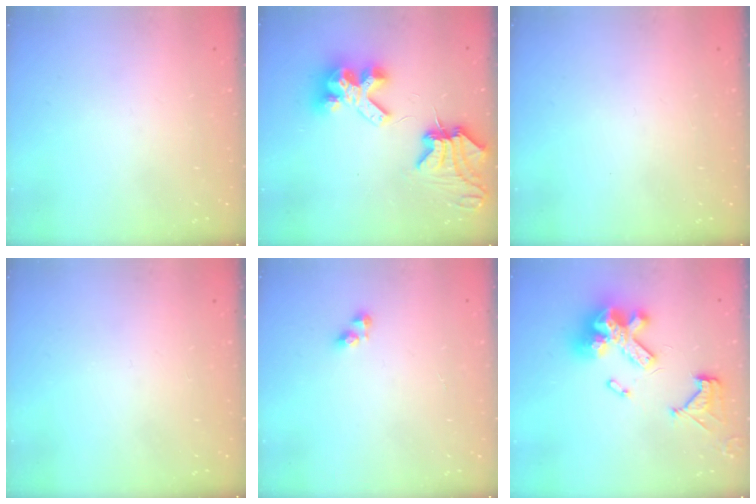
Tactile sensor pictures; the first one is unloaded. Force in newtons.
{"total": 10.2, "press": 10.1, "slide": 1.3}
{"total": 0.0}
{"total": 0.0}
{"total": 3.8, "press": 3.7, "slide": 0.4}
{"total": 17.3, "press": 17.2, "slide": 1.9}